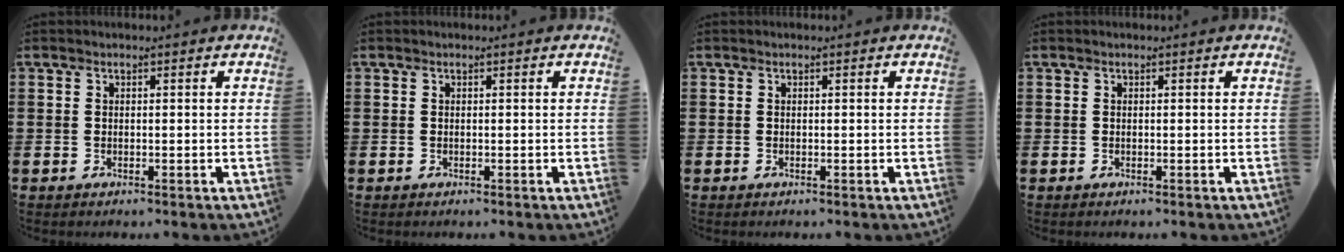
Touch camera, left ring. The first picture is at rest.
{"total": 0.0}
{"total": 0.0}
{"total": 0.0}